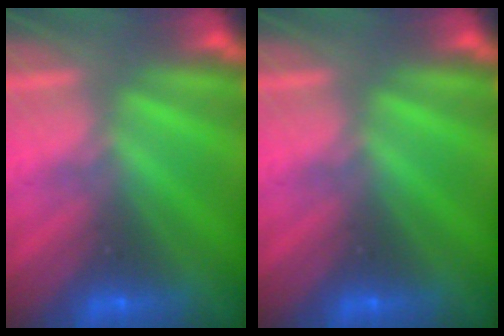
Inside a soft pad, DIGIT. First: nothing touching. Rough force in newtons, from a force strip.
{"total": 0.0}